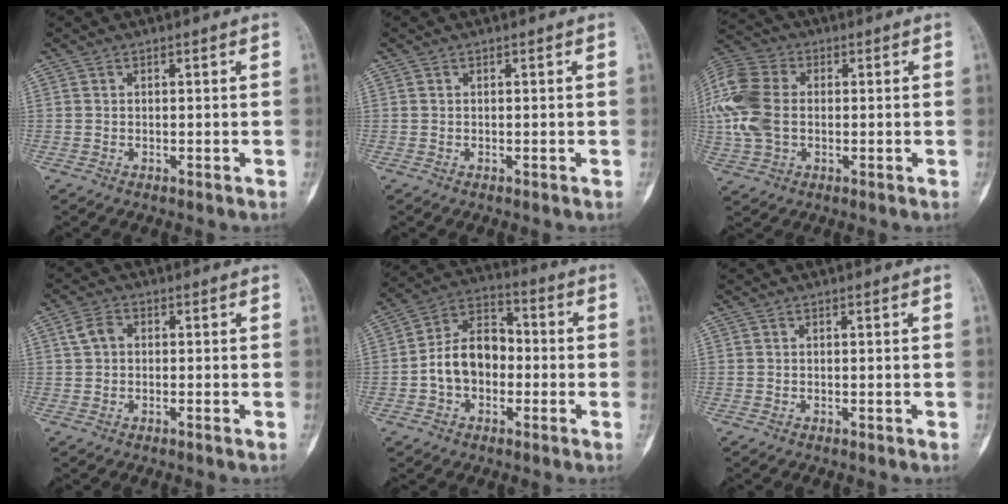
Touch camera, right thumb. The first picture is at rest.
{"total": 0.0}
{"total": 14.7, "force": [0.5, 10.3, 10.4], "torque": [-0.243, 0.017, 0.008]}
{"total": 4.8, "force": [1.0, 3.4, 3.2], "torque": [-0.057, 0.010, 0.014]}
{"total": 11.4, "force": [-1.7, 8.0, 8.0], "torque": [-0.124, 0.041, -0.043]}
{"total": 0.0}